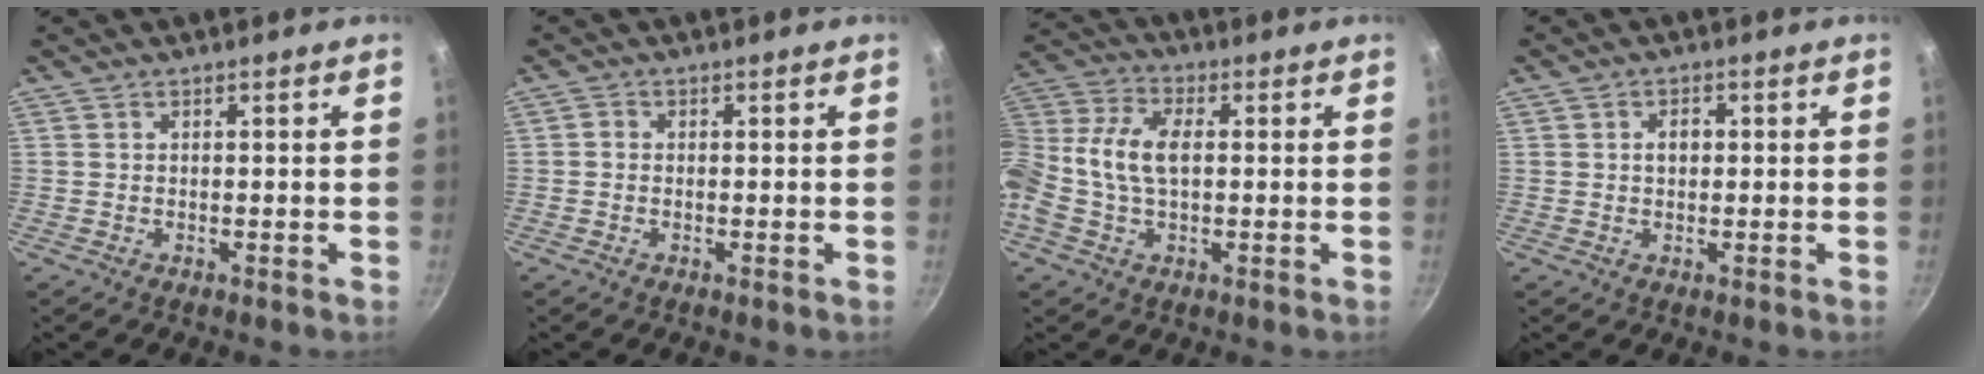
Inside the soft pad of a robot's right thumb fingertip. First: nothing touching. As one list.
[{"total": 1.0, "force": [-0.4, 0.8, 0.5], "torque": [-0.008, 0.003, -0.009]}, {"total": 11.5, "force": [0.0, 6.9, 9.2], "torque": [-0.190, 0.025, -0.022]}, {"total": 2.7, "force": [0.3, 1.9, 1.9], "torque": [-0.021, 0.005, 0.003]}]